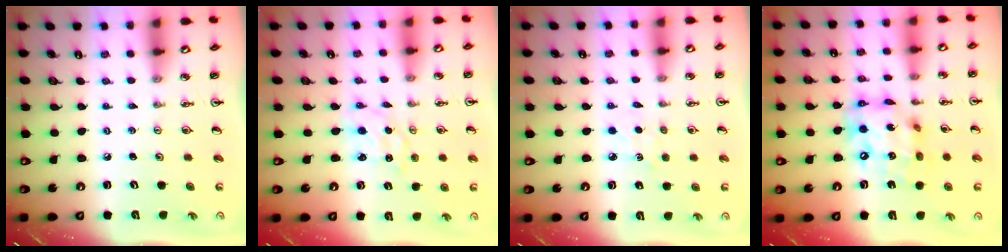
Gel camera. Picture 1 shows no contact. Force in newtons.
{"total": 1.4, "press": 1.4, "slide": 0.1}
{"total": 4.1, "press": 4.1, "slide": 0.4}
{"total": 14.7, "press": 14.7, "slide": 1.0}